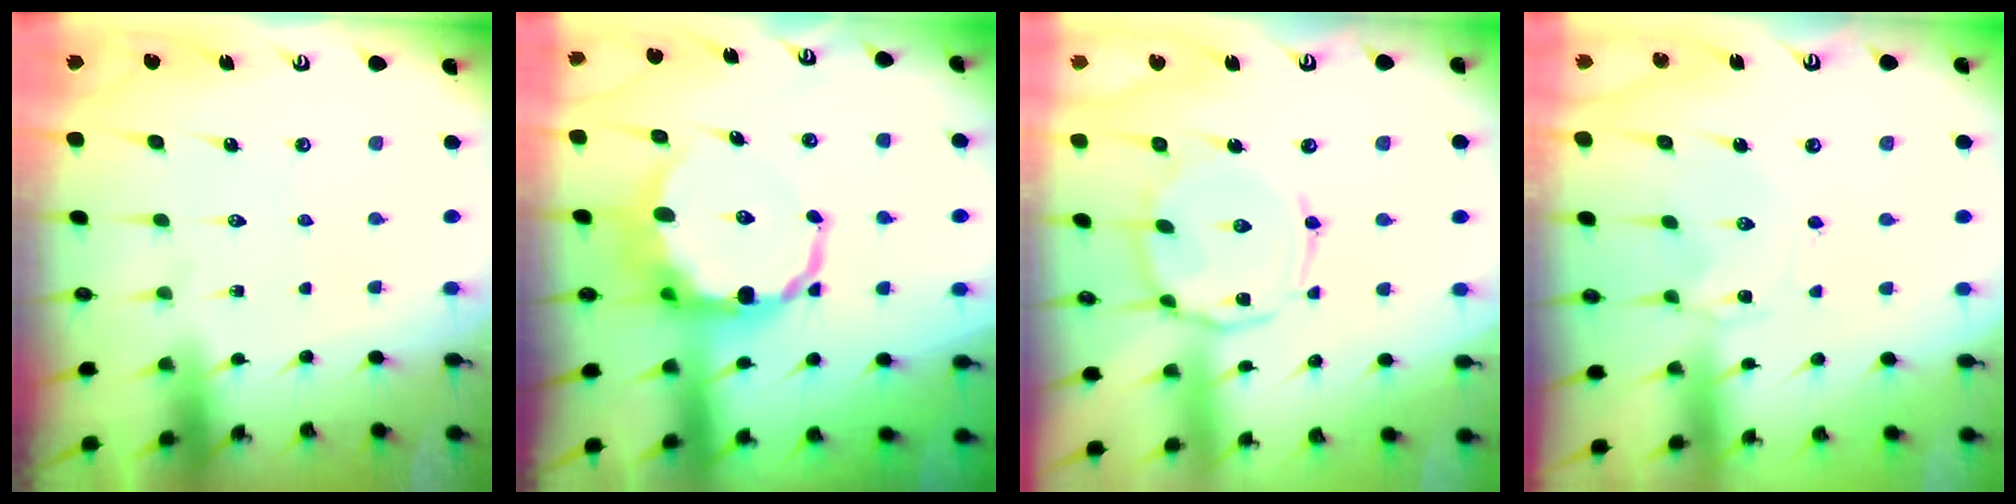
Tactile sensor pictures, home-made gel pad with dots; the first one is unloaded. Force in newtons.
{"total": 12.2, "press": 11.8, "slide": 3.1}
{"total": 10.3, "press": 10.3, "slide": 0.7}
{"total": 1.5, "press": 1.5, "slide": 0.1}